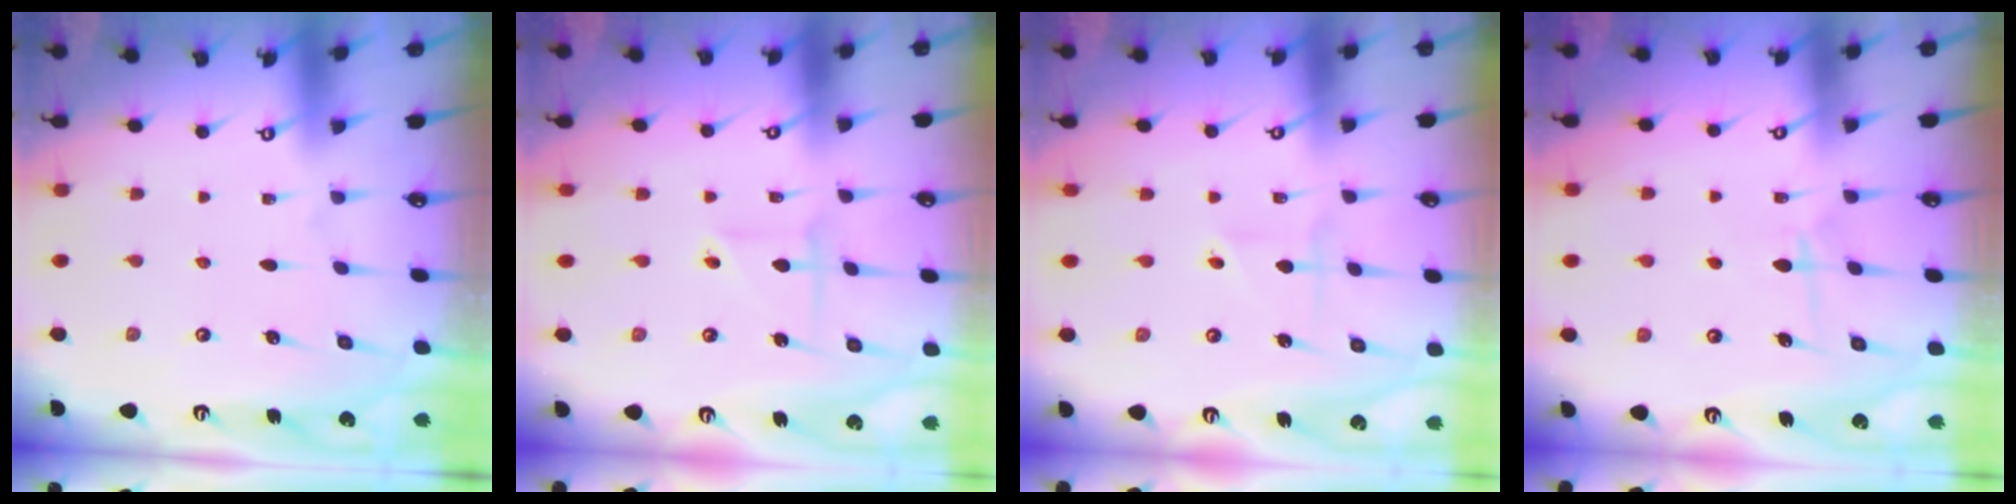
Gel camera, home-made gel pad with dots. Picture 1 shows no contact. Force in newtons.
{"total": 2.8, "press": 2.8, "slide": 0.2}
{"total": 1.8, "press": 1.7, "slide": 0.6}
{"total": 5.5, "press": 5.5, "slide": 0.8}